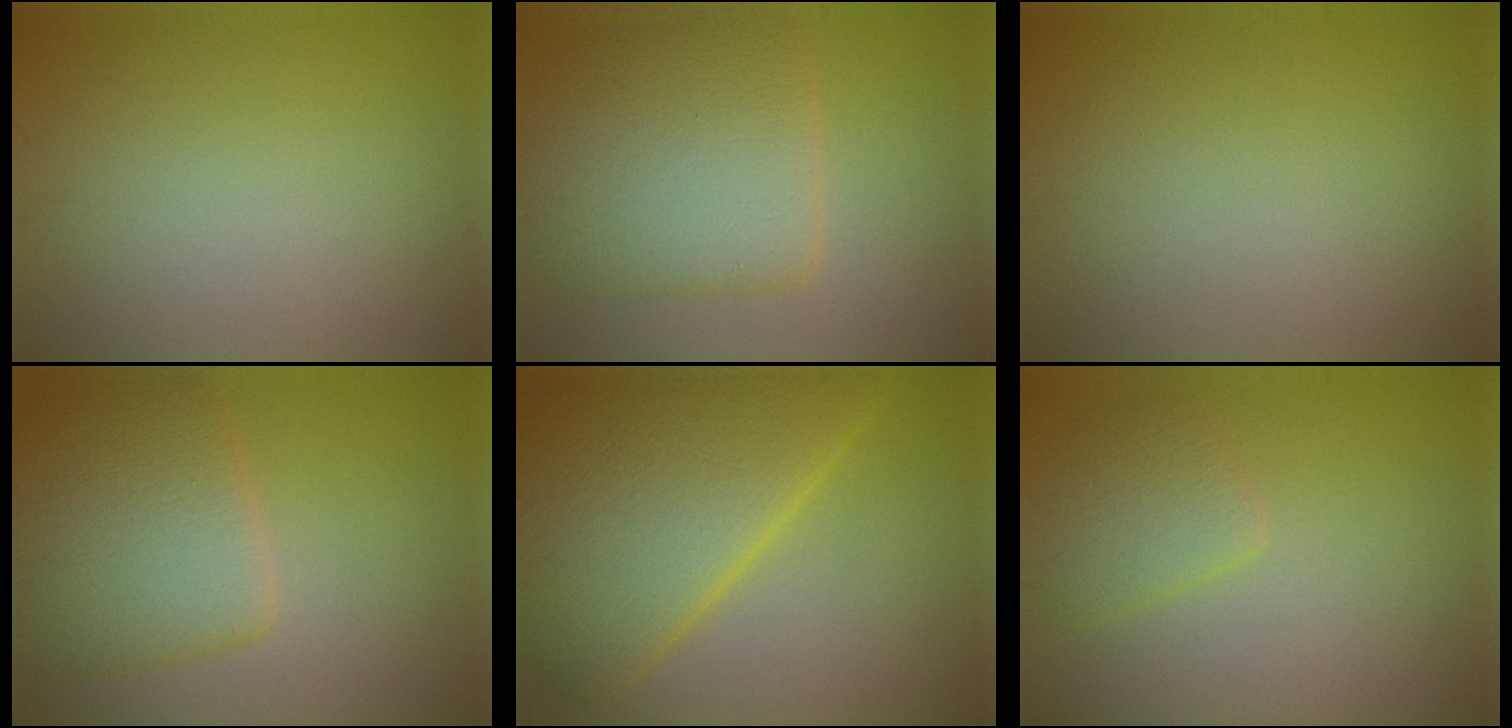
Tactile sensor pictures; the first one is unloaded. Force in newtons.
{"total": 7.7, "press": 7.6, "slide": 0.5}
{"total": 0.0}
{"total": 7.2, "press": 7.2, "slide": 0.4}
{"total": 13.6, "press": 13.6, "slide": 0.4}
{"total": 2.6, "press": 2.6, "slide": 0.2}